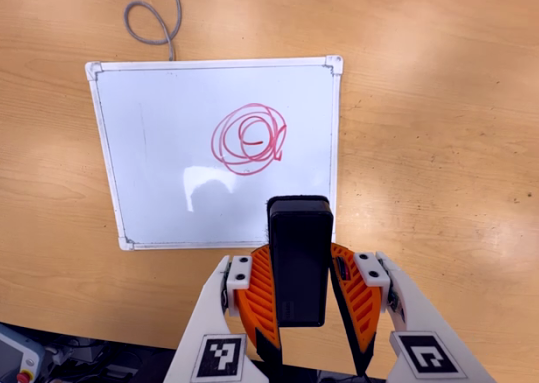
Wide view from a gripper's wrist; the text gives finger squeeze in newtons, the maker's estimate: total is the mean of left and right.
{"total": 7.3, "left": 5.5, "right": 9.1}